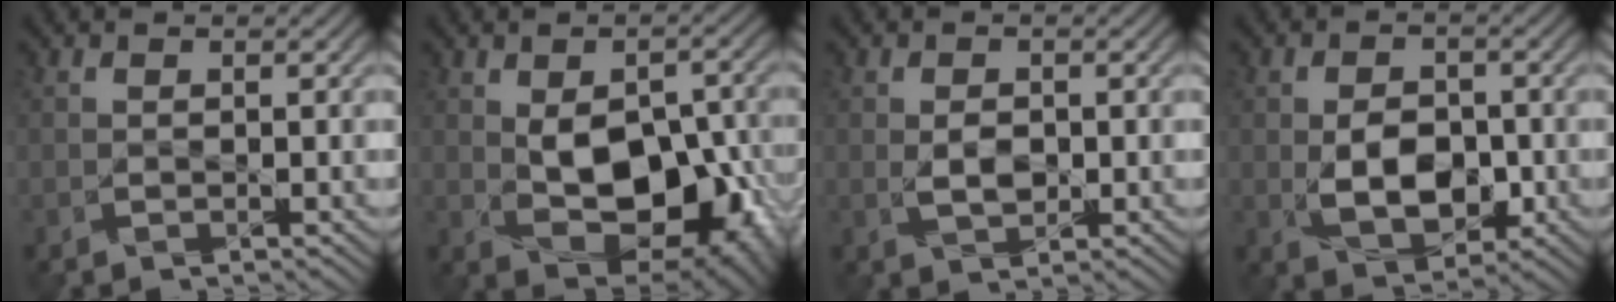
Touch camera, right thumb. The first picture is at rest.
{"total": 11.3, "force": [-1.4, 7.0, 8.7], "torque": [-0.134, -0.017, -0.009]}
{"total": 2.3, "force": [0.1, 1.4, 1.8], "torque": [-0.040, -0.004, 0.000]}
{"total": 6.5, "force": [-1.1, 4.2, 4.7], "torque": [-0.084, -0.008, -0.023]}